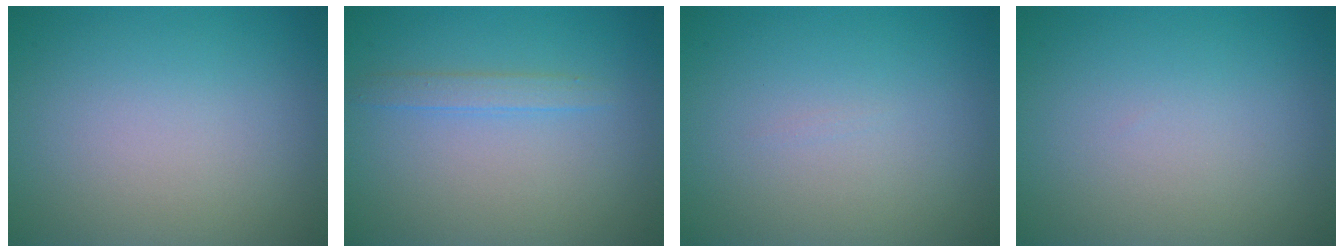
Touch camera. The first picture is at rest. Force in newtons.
{"total": 1.4, "press": 1.4, "slide": 0.0}
{"total": 0.0}
{"total": 0.0}